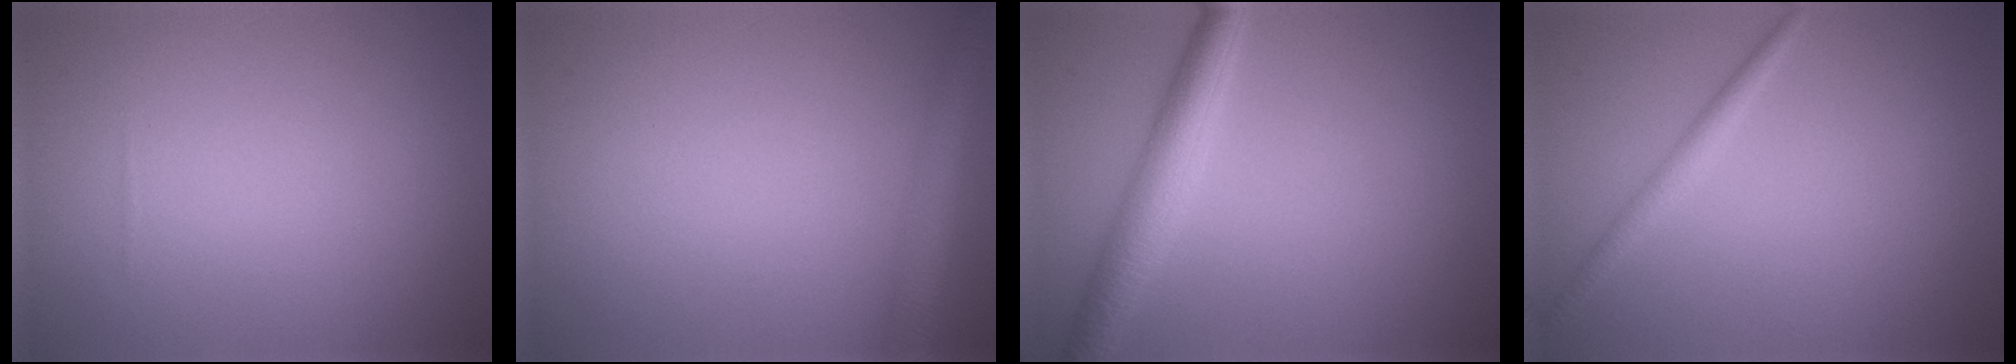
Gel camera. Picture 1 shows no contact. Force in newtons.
{"total": 2.8, "press": 2.8, "slide": 0.2}
{"total": 4.0, "press": 4.0, "slide": 0.1}
{"total": 1.5, "press": 1.5, "slide": 0.1}